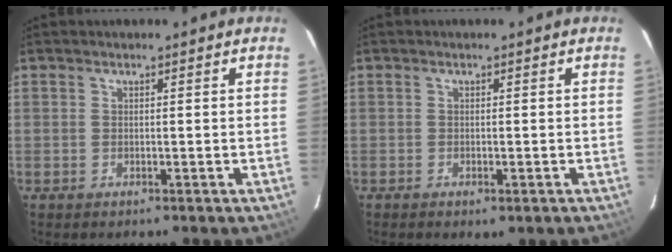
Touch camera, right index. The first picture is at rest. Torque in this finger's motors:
{"motor_torque": [1.12, -1.02, 0.46, 0.09]}